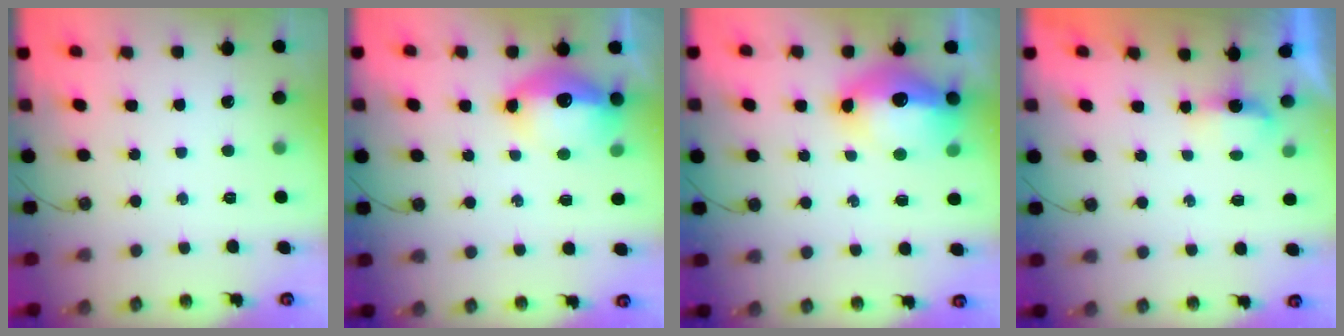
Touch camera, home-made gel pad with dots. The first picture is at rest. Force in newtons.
{"total": 13.3, "press": 13.2, "slide": 1.3}
{"total": 16.4, "press": 16.3, "slide": 1.9}
{"total": 3.0, "press": 2.9, "slide": 0.6}